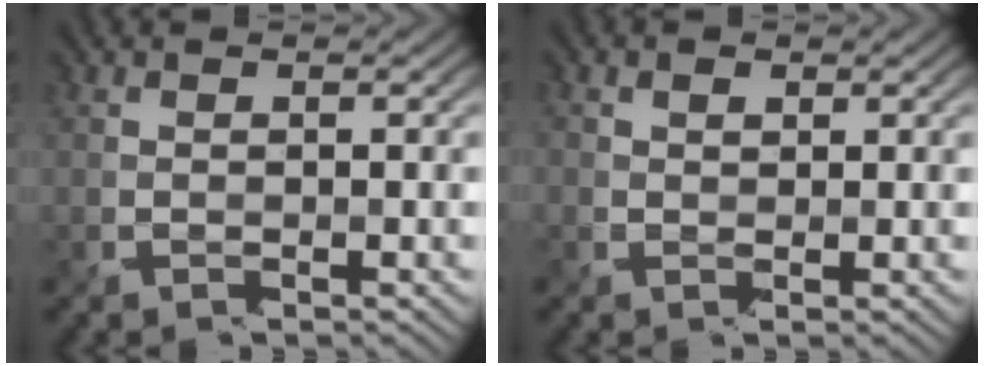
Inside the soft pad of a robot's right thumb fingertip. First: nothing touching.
{"total": 0.9, "force": [0.3, 0.7, 0.6], "torque": [-0.014, 0.000, 0.004]}